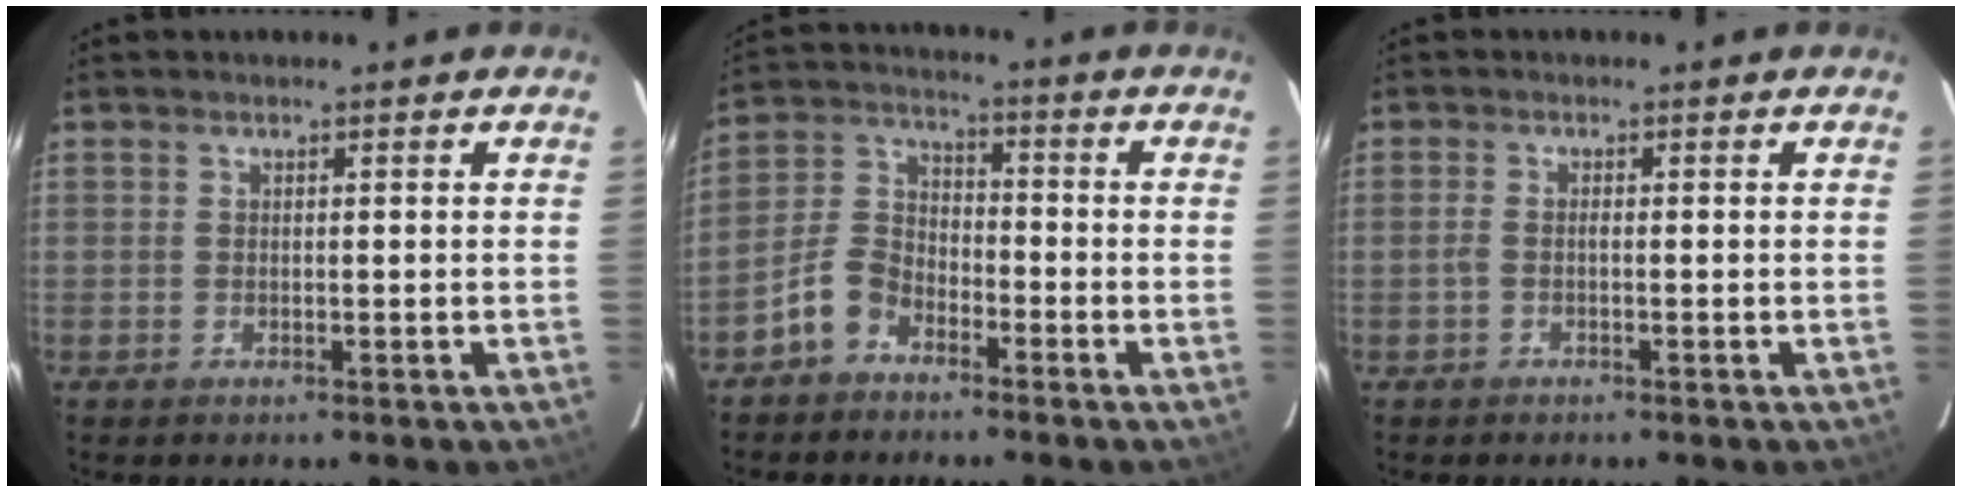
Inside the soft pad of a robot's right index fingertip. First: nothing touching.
{"total": 7.4, "force": [-5.0, 4.1, 3.6], "torque": [-0.083, 0.023, -0.104]}
{"total": 1.1, "force": [-0.5, 0.2, 1.0], "torque": [-0.021, 0.002, -0.012]}